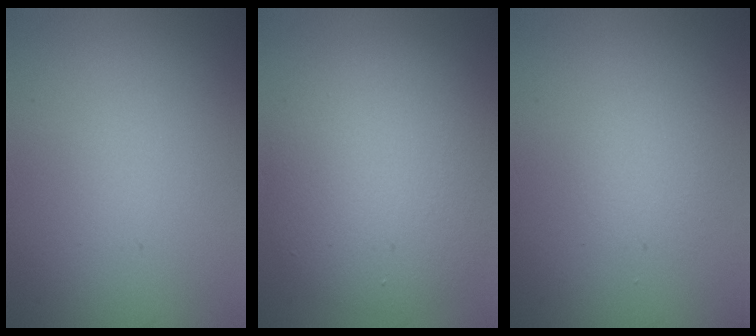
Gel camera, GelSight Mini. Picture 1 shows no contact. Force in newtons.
{"total": 7.6, "press": 7.5, "slide": 0.5}
{"total": 1.4, "press": 1.3, "slide": 0.1}